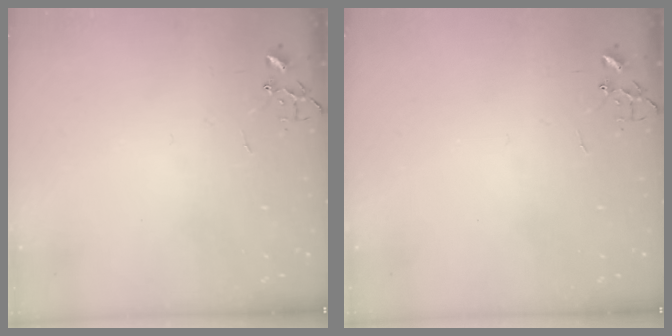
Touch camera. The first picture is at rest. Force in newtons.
{"total": 0.0}